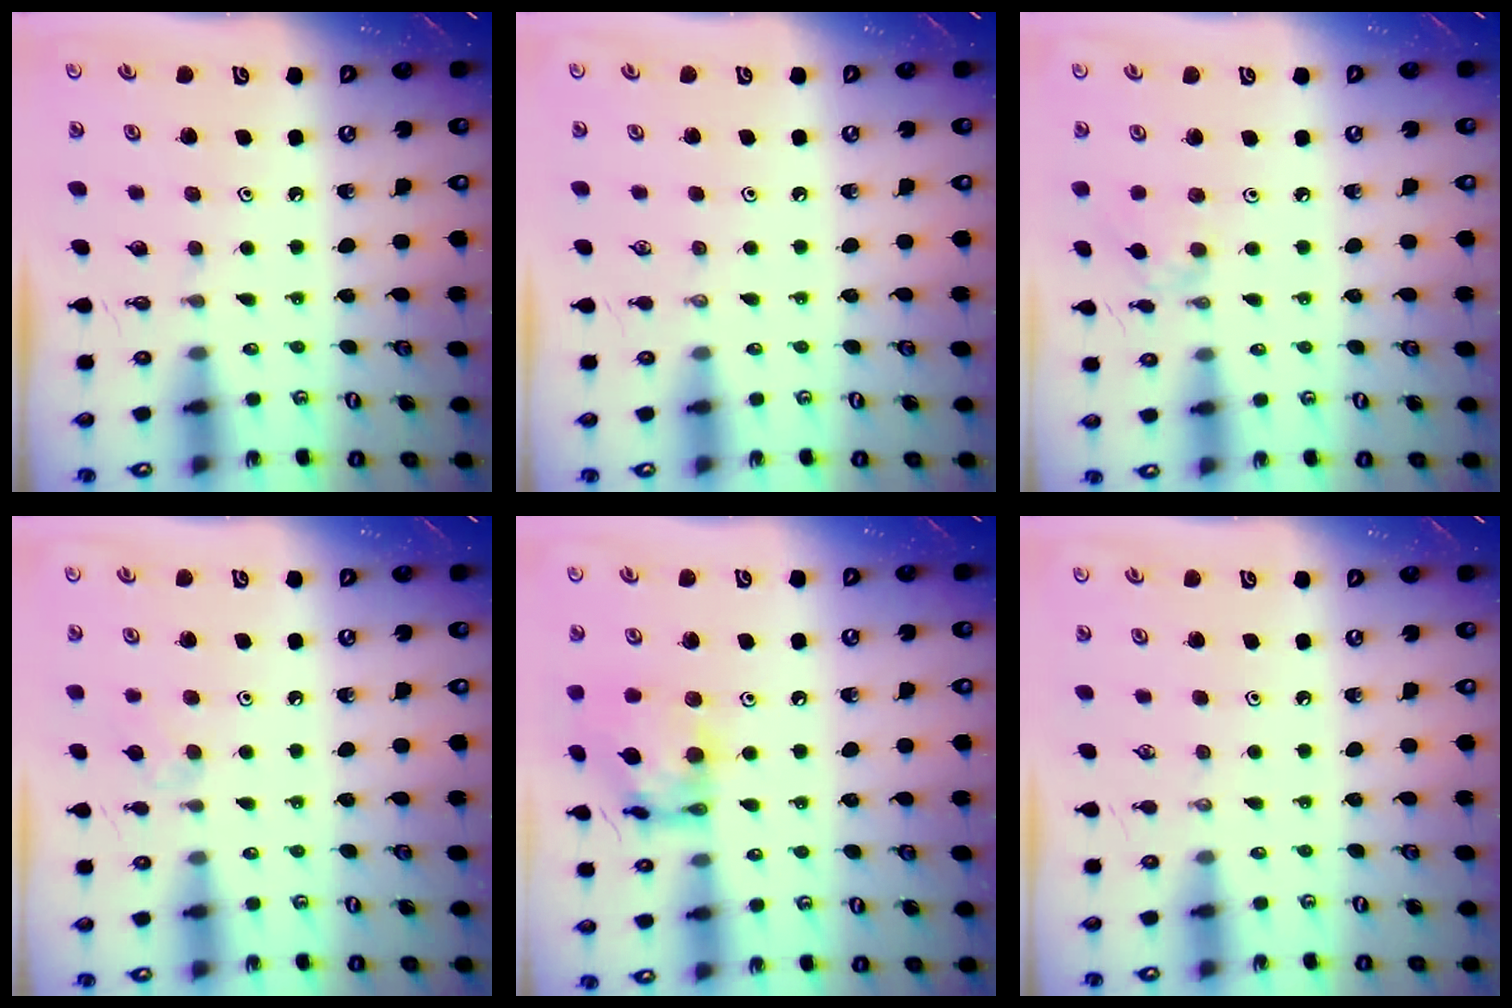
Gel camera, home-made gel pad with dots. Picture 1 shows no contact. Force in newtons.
{"total": 0.0}
{"total": 2.4, "press": 2.3, "slide": 0.5}
{"total": 3.8, "press": 3.7, "slide": 0.6}
{"total": 14.1, "press": 14.0, "slide": 1.2}
{"total": 0.0}